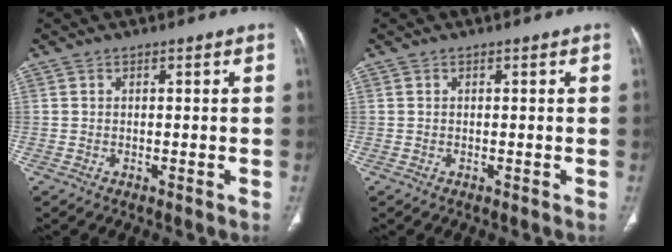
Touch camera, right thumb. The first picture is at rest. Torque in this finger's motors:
{"motor_torque": [-0.23, 0.23, 0.14, 0.39, 0.04]}